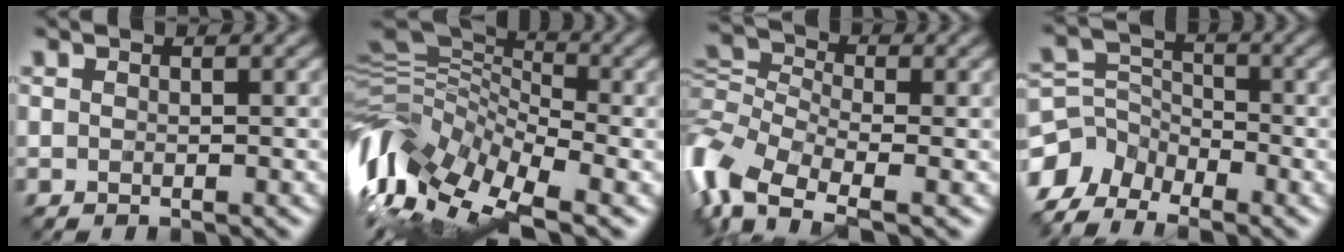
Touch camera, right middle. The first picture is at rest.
{"total": 11.9, "force": [-4.5, 6.3, 9.1], "torque": [-0.198, 0.009, -0.095]}
{"total": 7.7, "force": [-3.0, 4.4, 5.6], "torque": [-0.132, 0.004, -0.080]}
{"total": 4.9, "force": [-3.6, 2.8, 1.7], "torque": [-0.035, 0.001, -0.083]}